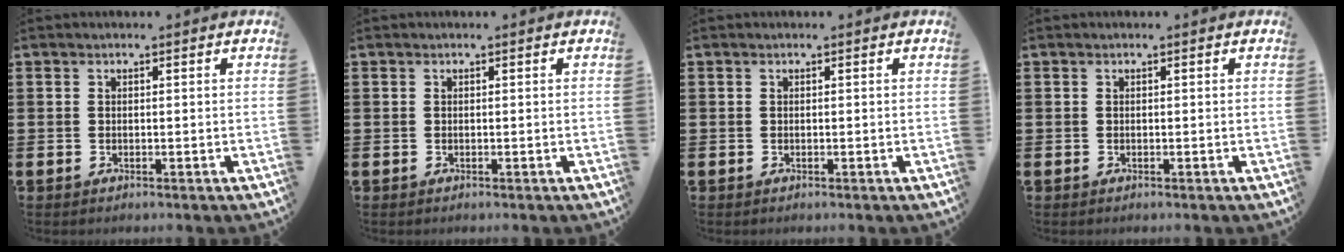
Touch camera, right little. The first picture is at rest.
{"total": 0.0}
{"total": 0.0}
{"total": 0.0}